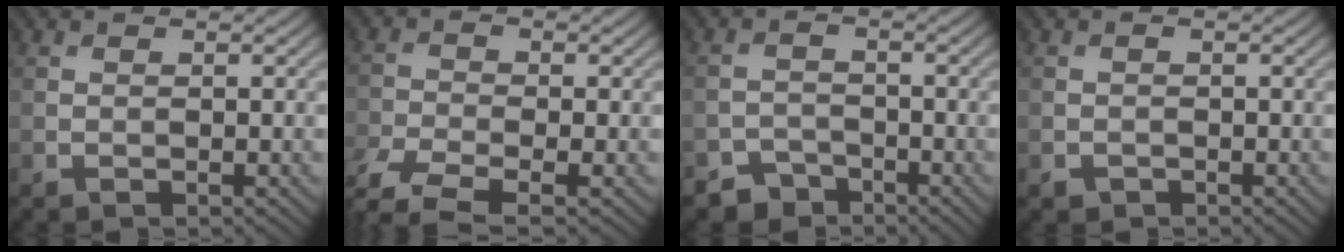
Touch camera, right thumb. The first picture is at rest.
{"total": 5.0, "force": [-3.5, 1.6, 3.2], "torque": [-0.082, -0.015, -0.077]}
{"total": 3.1, "force": [-2.7, 1.5, 0.2], "torque": [0.003, 0.003, -0.054]}
{"total": 0.8, "force": [-0.6, 0.5, 0.1], "torque": [0.000, -0.002, -0.011]}